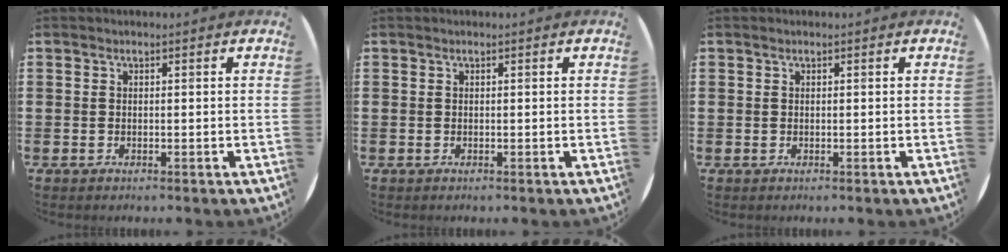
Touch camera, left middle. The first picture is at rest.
{"total": 0.0}
{"total": 0.0}